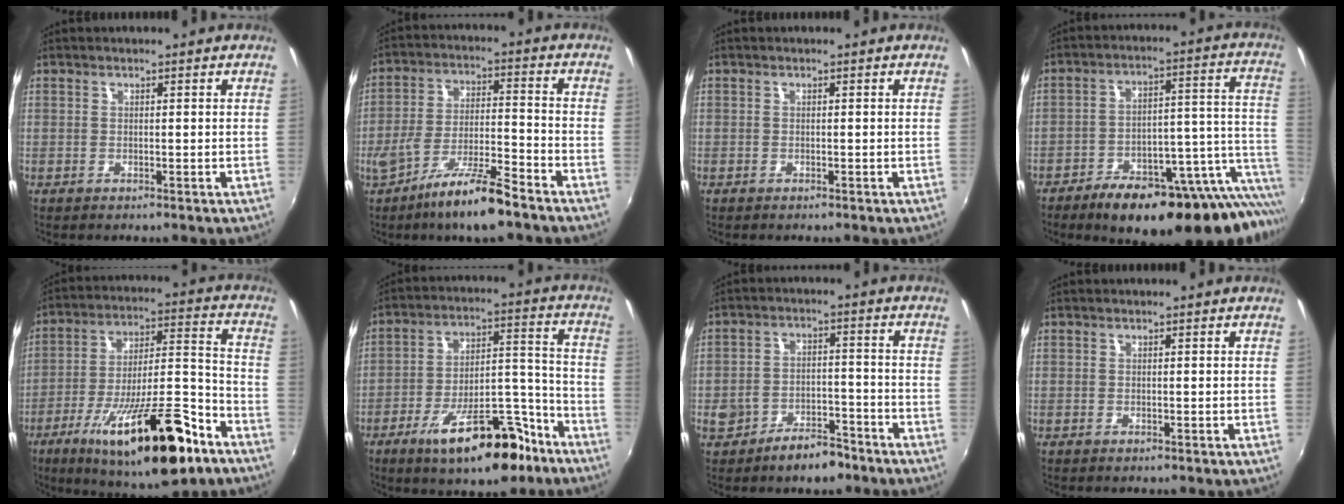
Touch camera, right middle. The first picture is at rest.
{"total": 11.2, "force": [-7.9, 1.2, 7.8], "torque": [-0.152, -0.012, -0.137]}
{"total": 0.0}
{"total": 25.9, "force": [-19.7, 7.2, 15.3], "torque": [-0.180, -0.012, -0.267]}
{"total": 24.9, "force": [-14.0, 6.6, 19.5], "torque": [-0.323, -0.028, -0.218]}
{"total": 17.0, "force": [-10.7, 6.1, 11.7], "torque": [-0.194, 0.008, -0.157]}
{"total": 7.7, "force": [-5.5, 3.8, 3.8], "torque": [-0.077, 0.012, -0.078]}
{"total": 0.0}